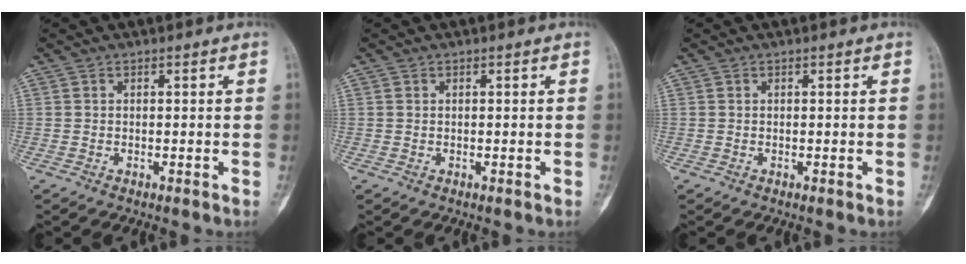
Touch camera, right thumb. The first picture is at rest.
{"total": 0.0}
{"total": 0.0}